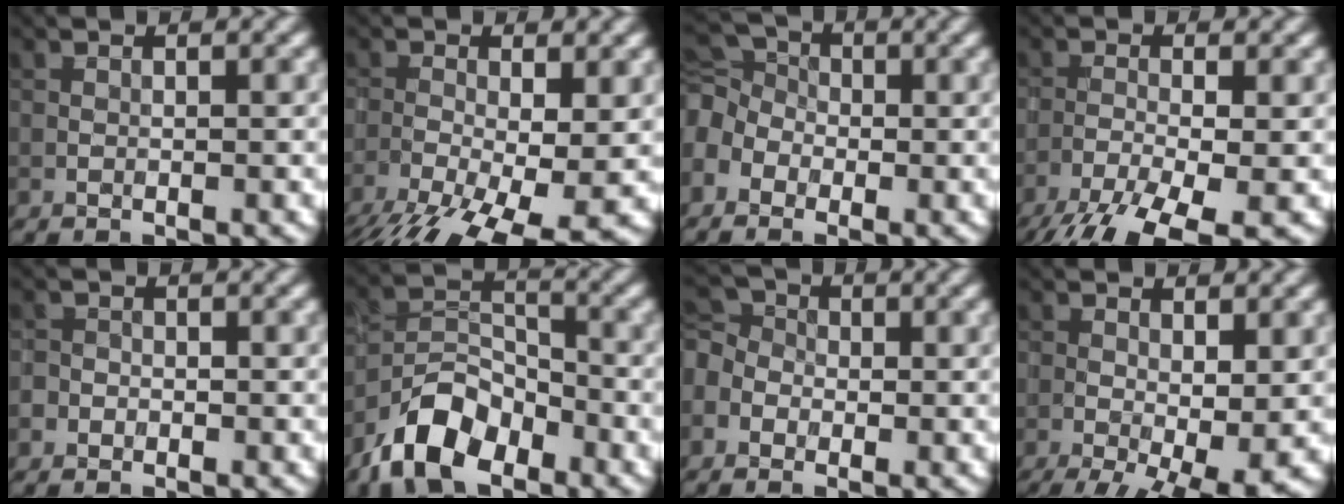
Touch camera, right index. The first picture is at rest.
{"total": 10.4, "force": [-5.6, 3.7, 8.0], "torque": [-0.145, -0.033, -0.094]}
{"total": 4.7, "force": [-1.5, 3.7, 2.6], "torque": [-0.061, 0.007, -0.035]}
{"total": 8.0, "force": [-5.2, 1.9, 5.7], "torque": [-0.113, -0.018, -0.102]}
{"total": 1.0, "force": [-0.5, 0.9, 0.0], "torque": [0.007, 0.005, -0.011]}
{"total": 6.9, "force": [-4.5, 3.8, 3.7], "torque": [-0.063, 0.003, -0.094]}
{"total": 3.6, "force": [-1.1, 3.0, 1.8], "torque": [-0.033, 0.010, -0.029]}
{"total": 7.6, "force": [-3.0, 2.5, 6.5], "torque": [-0.099, -0.015, -0.041]}